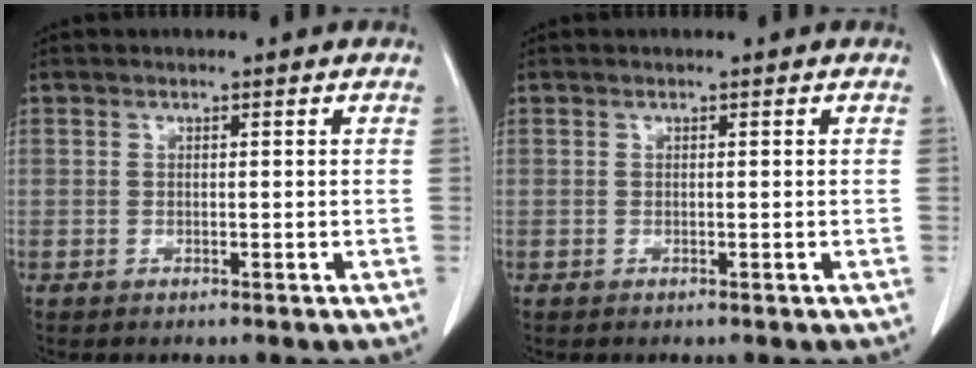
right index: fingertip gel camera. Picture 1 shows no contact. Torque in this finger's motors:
{"motor_torque": [0.00, 0.00, 0.00, 0.00]}